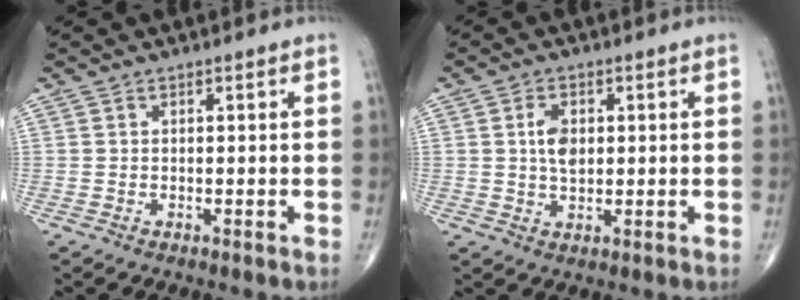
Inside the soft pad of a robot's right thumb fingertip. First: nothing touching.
{"total": 4.6, "force": [0.8, 2.7, 3.6], "torque": [-0.060, -0.004, 0.013]}